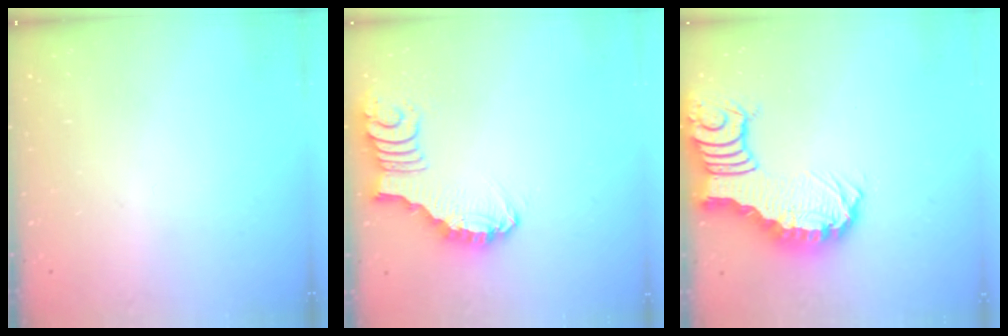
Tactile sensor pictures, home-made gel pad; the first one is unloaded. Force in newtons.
{"total": 1.9, "press": 1.8, "slide": 0.3}
{"total": 6.3, "press": 6.3, "slide": 0.9}